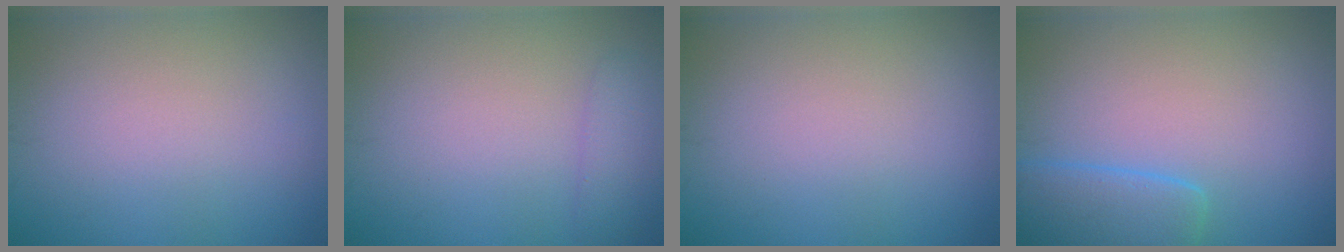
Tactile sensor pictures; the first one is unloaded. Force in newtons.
{"total": 1.7, "press": 1.6, "slide": 0.2}
{"total": 0.0}
{"total": 4.2, "press": 4.1, "slide": 0.4}